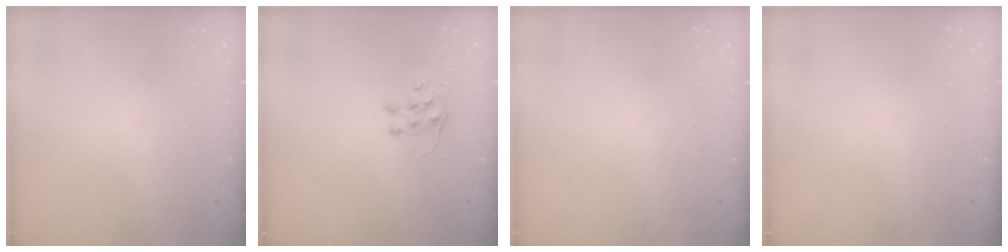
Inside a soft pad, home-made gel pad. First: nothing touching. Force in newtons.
{"total": 6.0, "press": 5.9, "slide": 0.7}
{"total": 0.0}
{"total": 0.0}